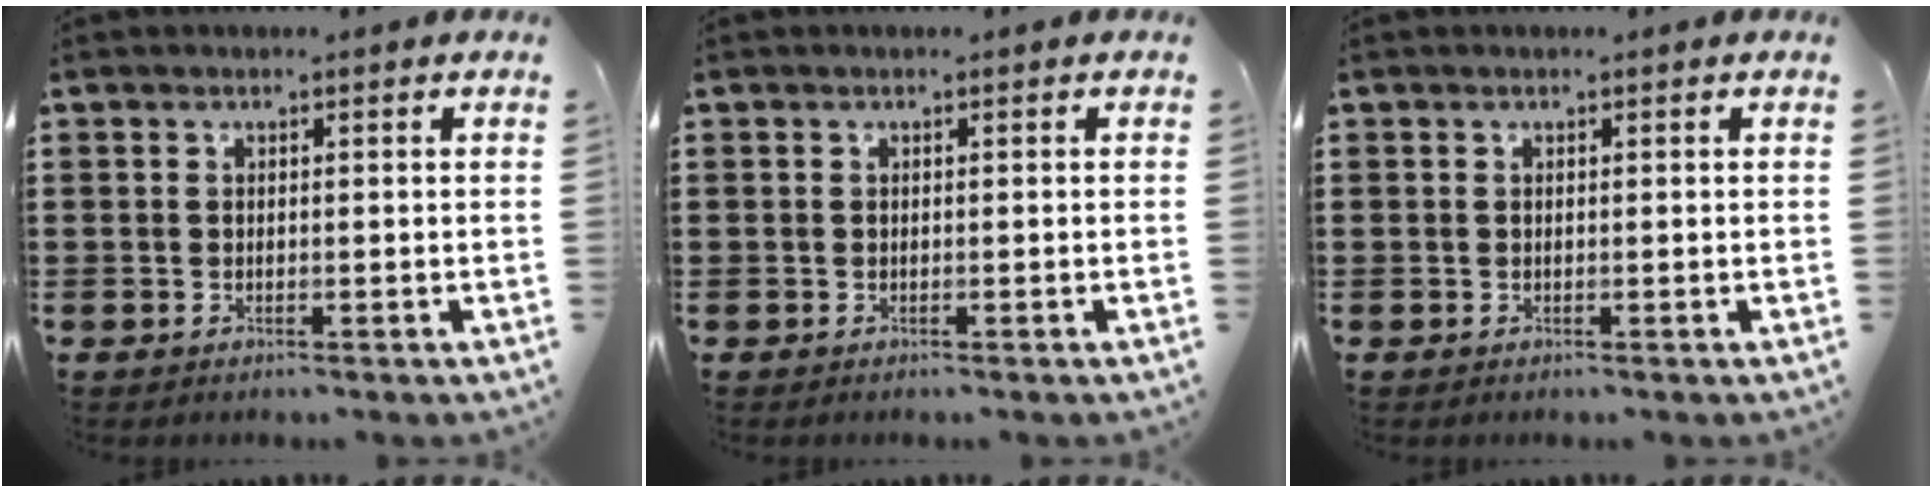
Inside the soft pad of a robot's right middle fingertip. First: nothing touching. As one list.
[{"total": 0.0}, {"total": 0.0}]